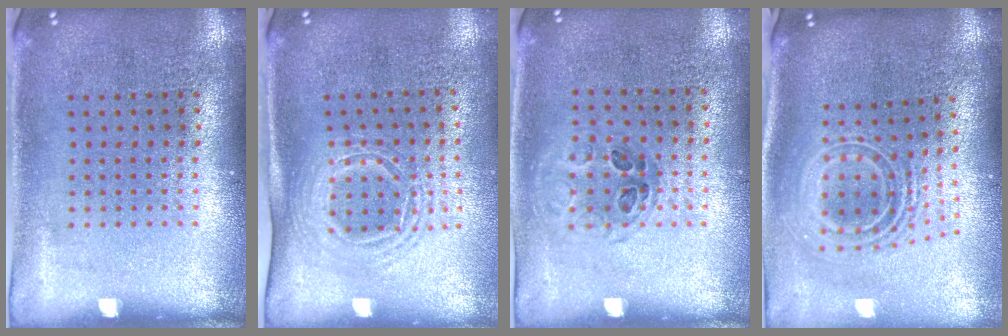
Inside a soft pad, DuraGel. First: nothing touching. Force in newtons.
{"total": 1.6, "press": 1.3, "slide": 1.0}
{"total": 0.9, "press": 0.7, "slide": 0.5}
{"total": 2.5, "press": 1.8, "slide": 1.8}